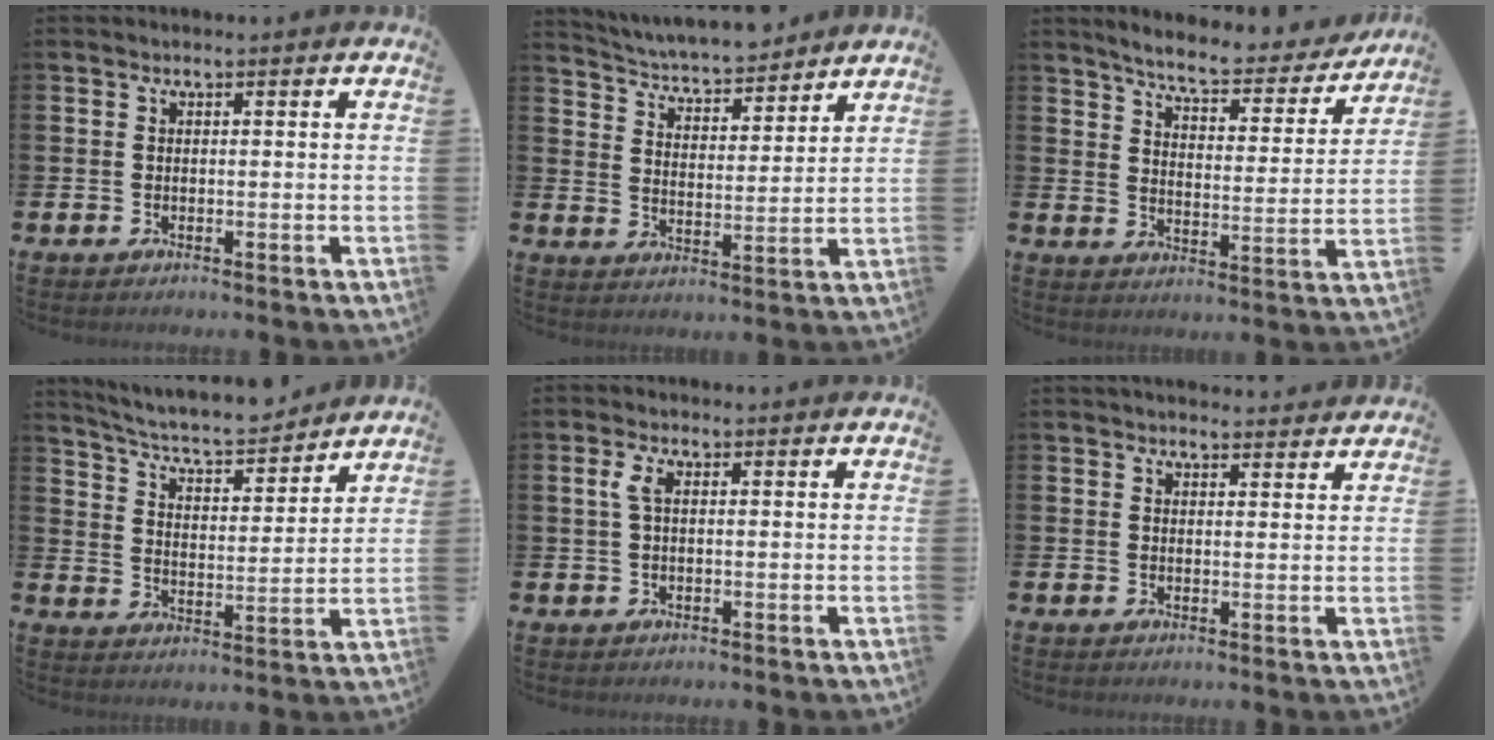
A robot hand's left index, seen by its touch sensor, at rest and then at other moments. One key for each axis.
{"total": 5.2, "fx": 5.1, "fy": 0.8, "fz": 0.5, "tx": -0.040, "ty": -0.040, "tz": 0.086}
{"total": 6.6, "fx": 6.2, "fy": 0.8, "fz": 2.1, "tx": -0.064, "ty": -0.042, "tz": 0.102}
{"total": 6.6, "fx": 6.3, "fy": 0.9, "fz": 1.7, "tx": -0.059, "ty": -0.049, "tz": 0.106}
{"total": 2.7, "fx": 0.7, "fy": 1.1, "fz": 2.4, "tx": -0.052, "ty": 0.009, "tz": 0.011}
{"total": 2.6, "fx": 2.6, "fy": 0.4, "fz": 0.1, "tx": 0.003, "ty": -0.015, "tz": 0.045}